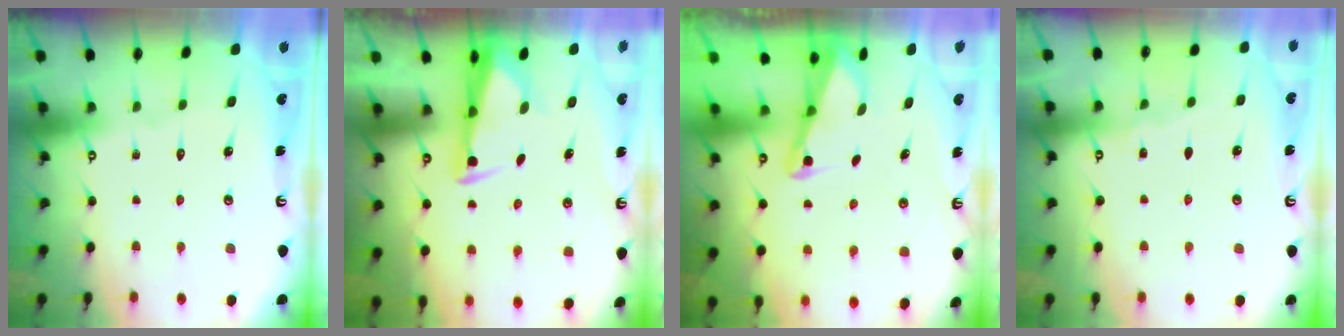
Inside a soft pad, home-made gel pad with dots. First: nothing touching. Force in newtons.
{"total": 3.0, "press": 2.8, "slide": 0.9}
{"total": 2.0, "press": 2.0, "slide": 0.4}
{"total": 2.8, "press": 2.8, "slide": 0.3}